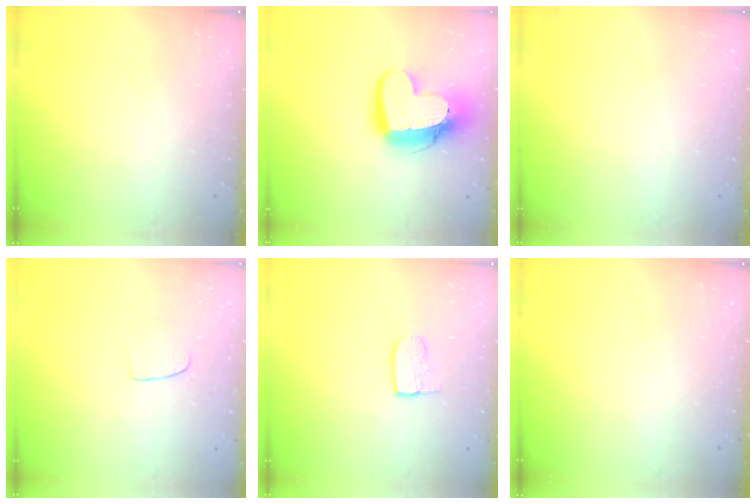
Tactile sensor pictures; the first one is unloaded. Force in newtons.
{"total": 18.9, "press": 18.8, "slide": 1.6}
{"total": 0.0}
{"total": 6.0, "press": 5.9, "slide": 0.5}
{"total": 6.5, "press": 6.5, "slide": 0.6}
{"total": 0.0}